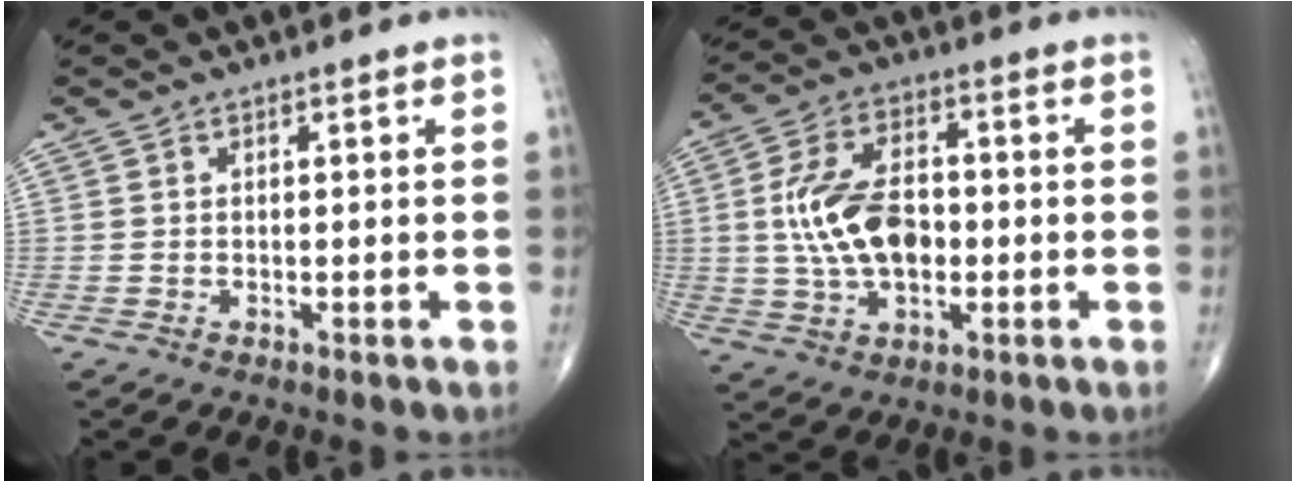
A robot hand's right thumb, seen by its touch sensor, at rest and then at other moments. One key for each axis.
{"total": 13.3, "fx": -0.4, "fy": 7.9, "fz": 10.7, "tx": -0.191, "ty": 0.015, "tz": -0.005}